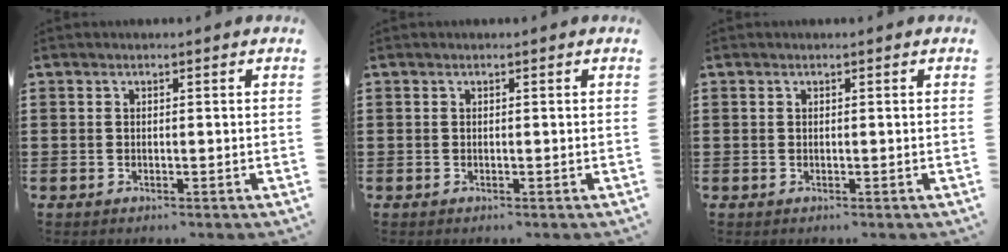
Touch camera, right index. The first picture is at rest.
{"total": 0.0}
{"total": 0.0}